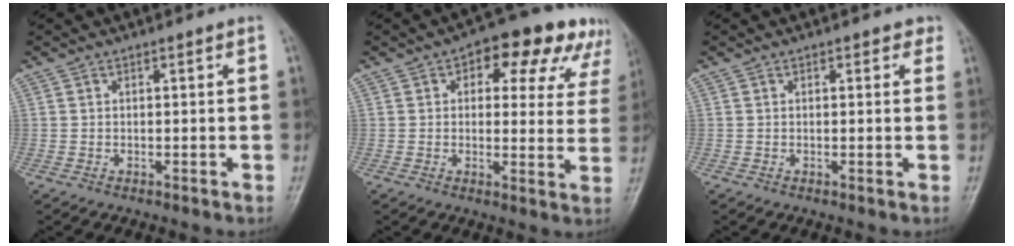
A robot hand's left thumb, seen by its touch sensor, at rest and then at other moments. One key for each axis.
{"total": 14.7, "fx": 7.9, "fy": 8.1, "fz": 9.5, "tx": -0.058, "ty": -0.006, "tz": 0.086}
{"total": 1.5, "fx": 0.9, "fy": 1.0, "fz": 0.7, "tx": 0.007, "ty": -0.002, "tz": 0.005}